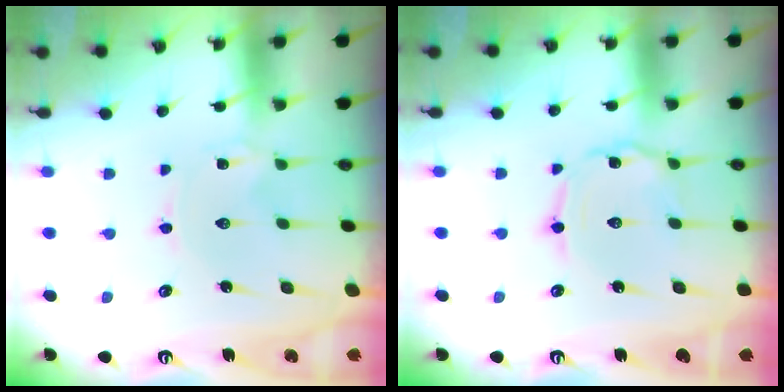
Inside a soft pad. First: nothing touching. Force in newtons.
{"total": 1.2, "press": 1.1, "slide": 0.2}